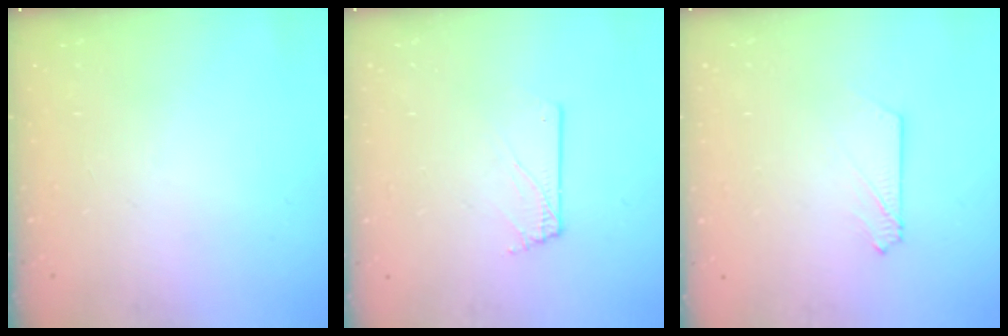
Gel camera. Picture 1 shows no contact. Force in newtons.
{"total": 1.3, "press": 1.3, "slide": 0.1}
{"total": 2.7, "press": 2.7, "slide": 0.2}